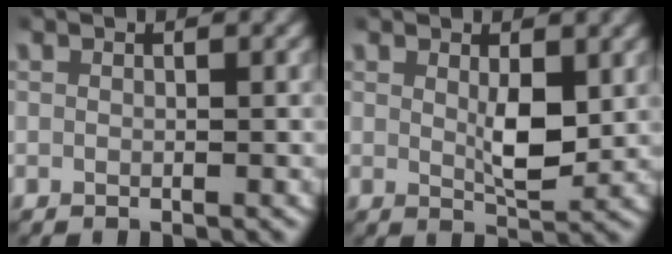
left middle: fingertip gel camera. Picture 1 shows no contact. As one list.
[{"total": 3.0, "force": [1.1, 1.2, 2.5], "torque": [-0.044, -0.020, 0.025]}]